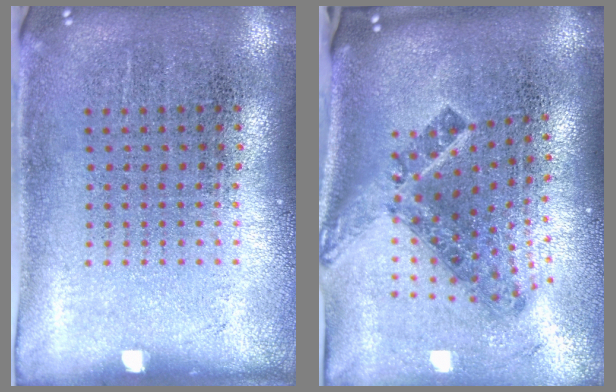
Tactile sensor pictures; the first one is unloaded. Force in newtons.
{"total": 1.9, "press": 1.3, "slide": 1.4}